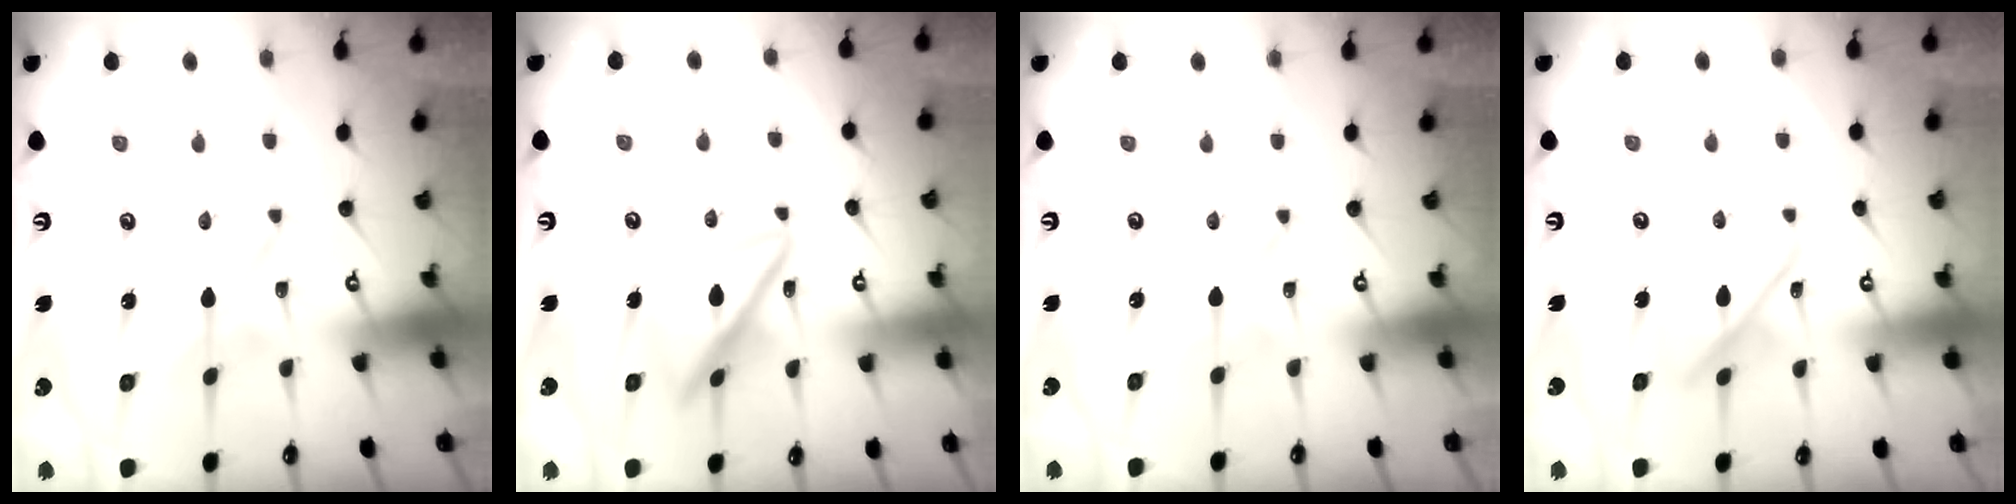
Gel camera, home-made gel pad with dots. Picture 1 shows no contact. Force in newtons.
{"total": 14.2, "press": 14.1, "slide": 1.5}
{"total": 0.0}
{"total": 12.1, "press": 12.1, "slide": 1.2}